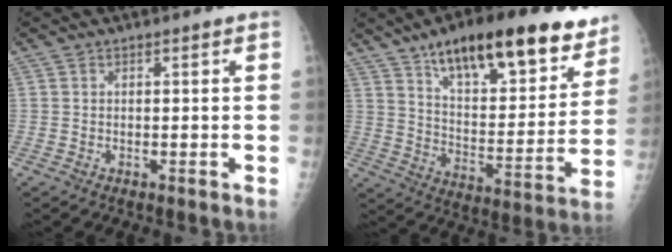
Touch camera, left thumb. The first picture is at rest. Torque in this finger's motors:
{"motor_torque": [0.38, 0.40, 1.53, -1.24, 0.15]}